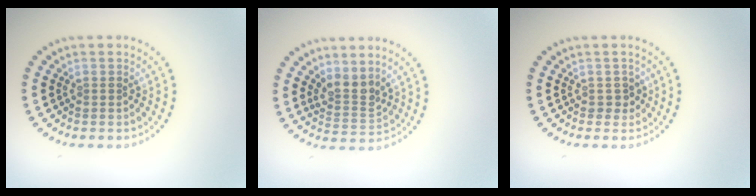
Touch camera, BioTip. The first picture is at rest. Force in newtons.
{"total": 2.6, "press": 2.0, "slide": 1.7}
{"total": 1.1, "press": 1.0, "slide": 0.5}